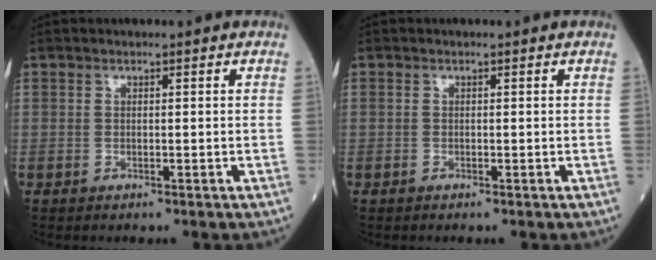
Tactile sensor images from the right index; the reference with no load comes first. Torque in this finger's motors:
{"motor_torque": [-0.04, 0.20, -0.10, -0.02]}